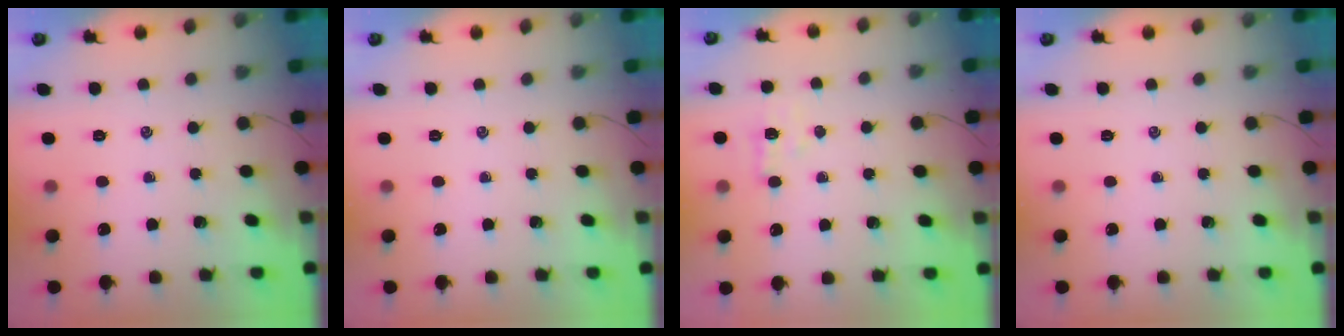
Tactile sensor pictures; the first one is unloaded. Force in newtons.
{"total": 0.0}
{"total": 3.8, "press": 3.6, "slide": 1.3}
{"total": 0.0}